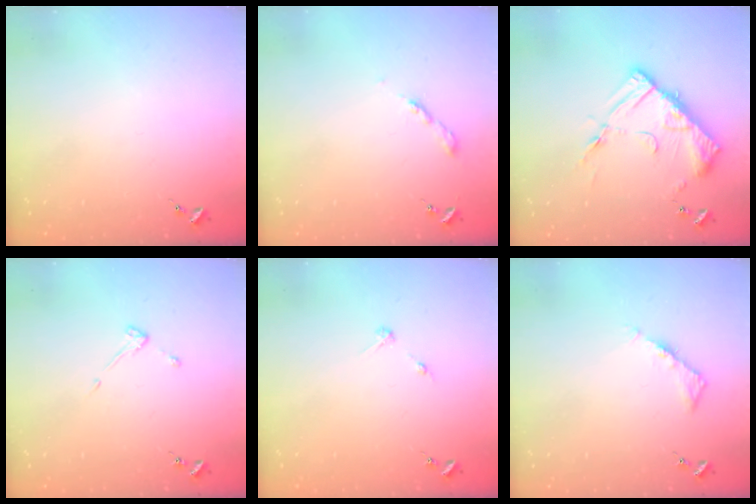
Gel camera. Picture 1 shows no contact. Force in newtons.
{"total": 3.1, "press": 3.1, "slide": 0.2}
{"total": 14.5, "press": 14.5, "slide": 1.3}
{"total": 3.6, "press": 3.5, "slide": 0.6}
{"total": 2.7, "press": 2.7, "slide": 0.3}
{"total": 4.5, "press": 4.5, "slide": 0.4}